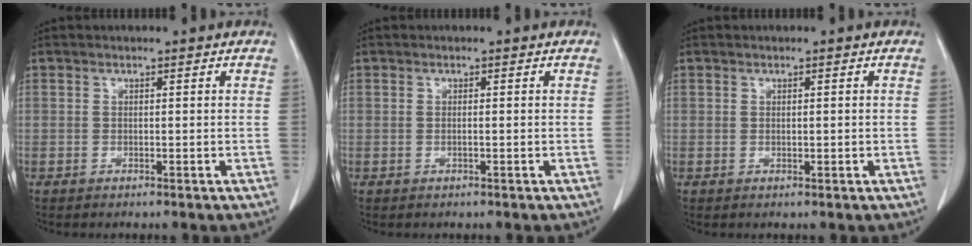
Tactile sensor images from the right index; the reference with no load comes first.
{"total": 0.6, "force": [-0.1, 0.3, 0.6], "torque": [-0.017, 0.001, 0.000]}
{"total": 0.9, "force": [-0.1, 0.5, 0.7], "torque": [-0.019, -0.002, 0.002]}